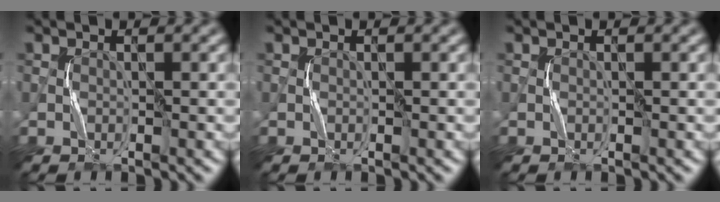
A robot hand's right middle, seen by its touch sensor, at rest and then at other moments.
{"total": 0.0}
{"total": 0.0}